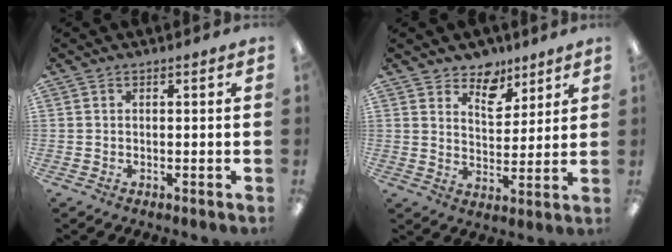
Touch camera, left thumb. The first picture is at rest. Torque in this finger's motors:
{"motor_torque": [0.37, 0.42, -0.19, 0.24, 0.00]}